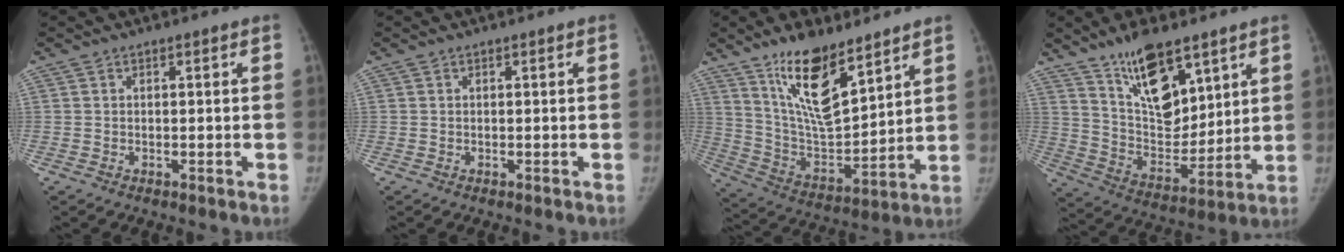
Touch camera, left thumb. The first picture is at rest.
{"total": 0.0}
{"total": 17.0, "force": [11.1, 6.0, 11.3], "torque": [-0.166, -0.072, 0.216]}
{"total": 16.3, "force": [10.5, 7.2, 10.3], "torque": [-0.131, -0.069, 0.199]}